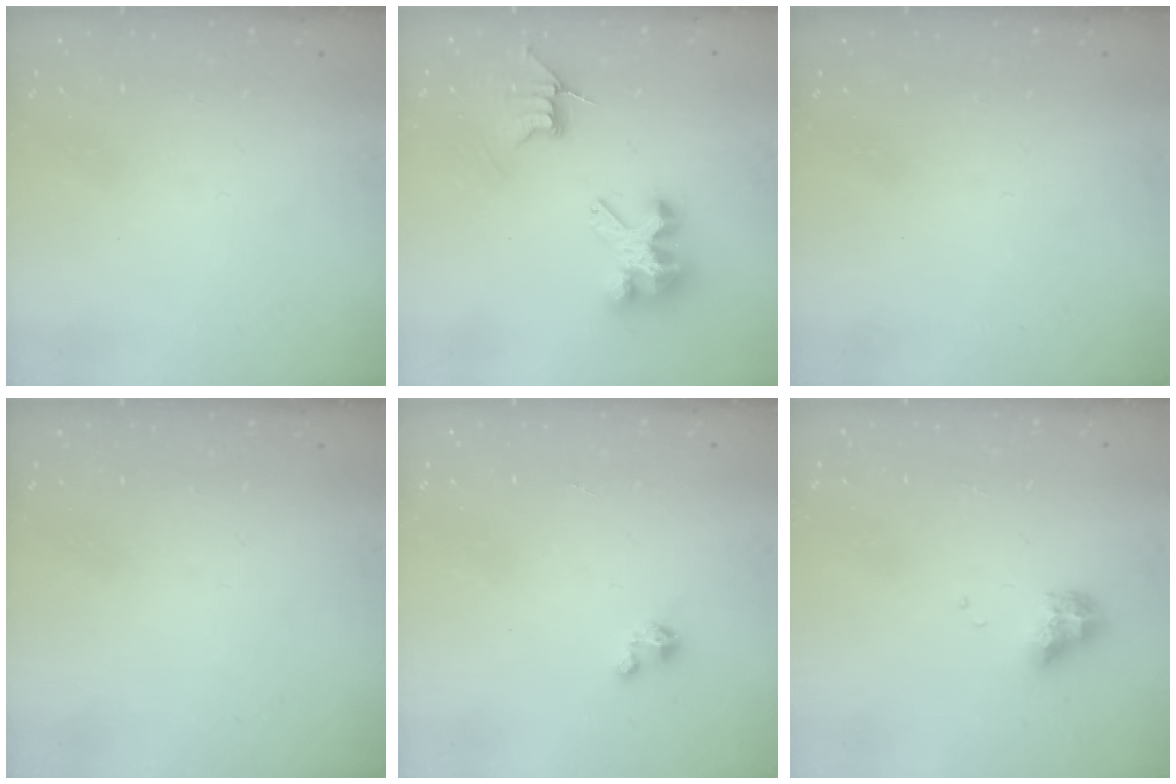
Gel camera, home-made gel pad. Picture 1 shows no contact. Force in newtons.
{"total": 8.3, "press": 8.3, "slide": 0.5}
{"total": 0.0}
{"total": 0.0}
{"total": 1.8, "press": 1.8, "slide": 0.1}
{"total": 7.7, "press": 7.7, "slide": 0.6}